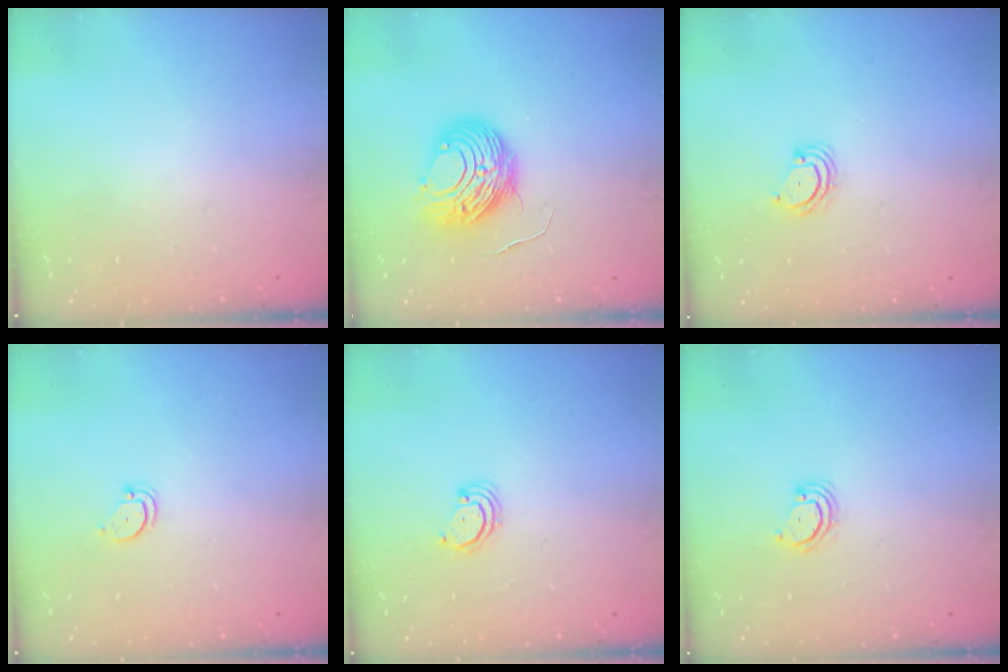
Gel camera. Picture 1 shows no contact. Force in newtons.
{"total": 10.0, "press": 10.0, "slide": 0.9}
{"total": 2.3, "press": 2.3, "slide": 0.2}
{"total": 2.6, "press": 2.6, "slide": 0.1}
{"total": 2.8, "press": 2.8, "slide": 0.2}
{"total": 2.9, "press": 2.8, "slide": 0.4}